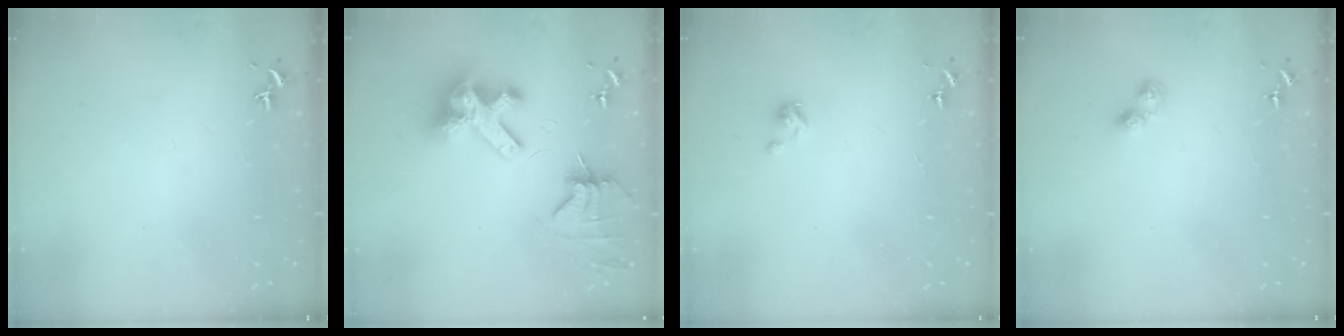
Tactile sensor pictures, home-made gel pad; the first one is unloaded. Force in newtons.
{"total": 13.8, "press": 13.6, "slide": 1.9}
{"total": 2.9, "press": 2.9, "slide": 0.2}
{"total": 3.6, "press": 3.5, "slide": 0.4}